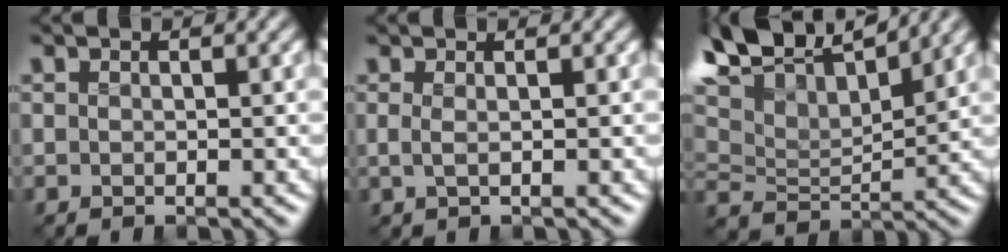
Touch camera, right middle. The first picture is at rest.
{"total": 0.9, "force": [0.0, 0.1, 0.9], "torque": [-0.024, -0.004, 0.001]}
{"total": 9.3, "force": [6.9, 3.6, 5.1], "torque": [-0.112, 0.031, 0.107]}